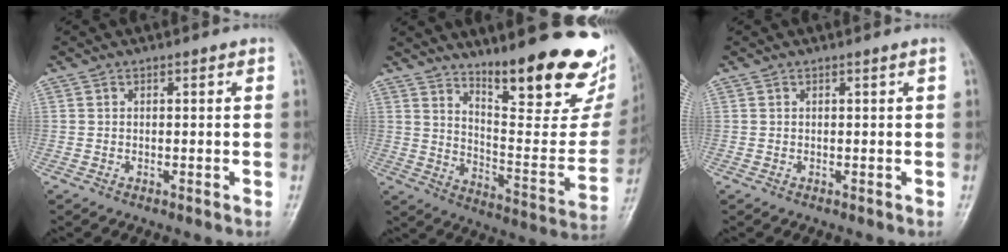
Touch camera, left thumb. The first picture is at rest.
{"total": 26.4, "force": [17.2, 7.1, 18.7], "torque": [-0.225, -0.100, 0.252]}
{"total": 0.0}